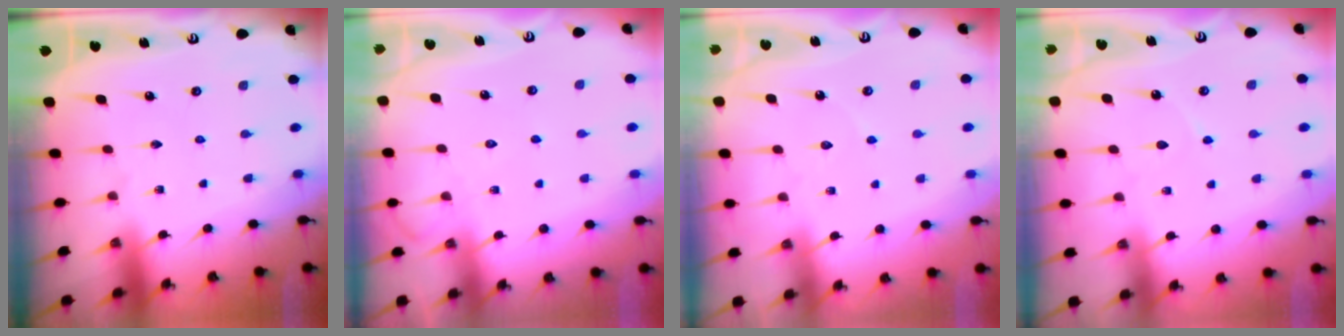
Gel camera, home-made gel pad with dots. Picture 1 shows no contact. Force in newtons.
{"total": 6.1, "press": 6.0, "slide": 0.8}
{"total": 2.9, "press": 2.9, "slide": 0.2}
{"total": 5.5, "press": 5.4, "slide": 0.5}